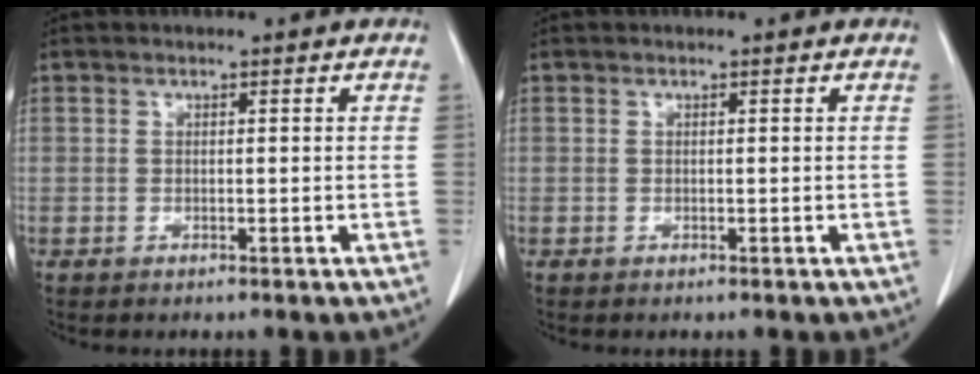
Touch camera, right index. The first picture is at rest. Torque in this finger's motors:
{"motor_torque": [0.00, 0.00, 0.00, 0.00]}